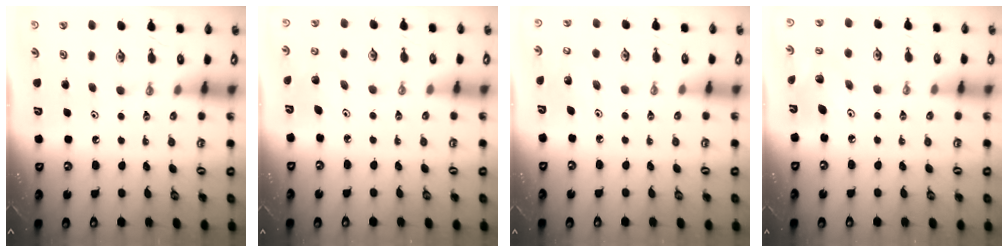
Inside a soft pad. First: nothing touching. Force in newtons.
{"total": 4.9, "press": 4.8, "slide": 0.9}
{"total": 4.3, "press": 4.3, "slide": 0.3}
{"total": 8.8, "press": 8.6, "slide": 1.7}